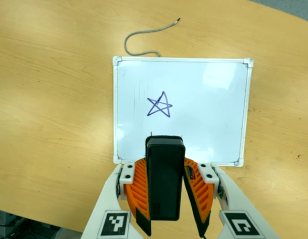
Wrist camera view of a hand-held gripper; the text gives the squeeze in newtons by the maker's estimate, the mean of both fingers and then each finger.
{"total": 6.4, "left": 4.9, "right": 7.9}